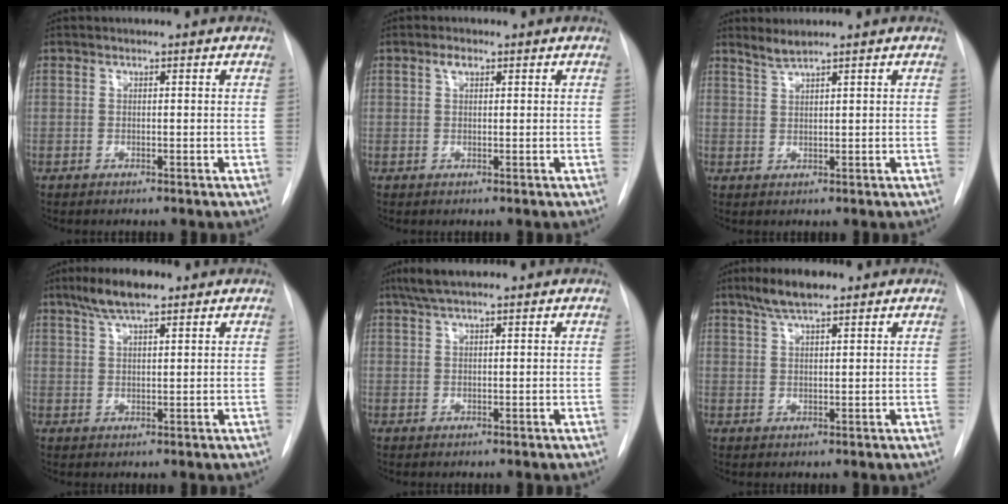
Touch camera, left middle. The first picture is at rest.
{"total": 1.4, "force": [0.7, 0.7, 1.0], "torque": [-0.020, 0.009, 0.012]}
{"total": 2.0, "force": [1.8, -0.4, 0.8], "torque": [-0.018, 0.003, 0.039]}
{"total": 6.2, "force": [4.4, 1.2, 4.2], "torque": [-0.087, 0.014, 0.078]}
{"total": 4.6, "force": [3.5, 0.6, 2.9], "torque": [-0.059, 0.023, 0.064]}
{"total": 5.5, "force": [4.0, 1.1, 3.7], "torque": [-0.076, 0.013, 0.073]}